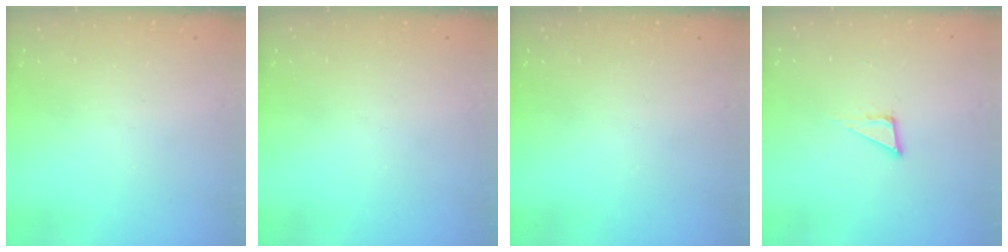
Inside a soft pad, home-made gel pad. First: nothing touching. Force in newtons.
{"total": 0.0}
{"total": 0.0}
{"total": 6.4, "press": 6.4, "slide": 0.4}